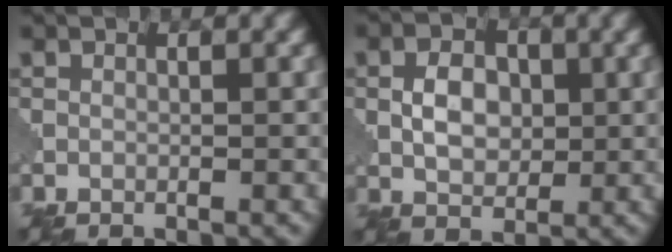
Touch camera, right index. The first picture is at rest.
{"total": 3.7, "force": [0.1, 2.6, 2.7], "torque": [-0.049, 0.002, -0.001]}